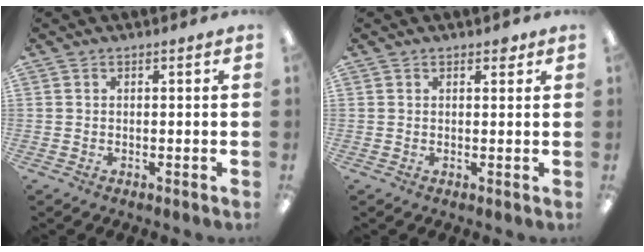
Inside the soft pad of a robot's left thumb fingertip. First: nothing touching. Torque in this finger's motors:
{"motor_torque": [0.09, -0.05, 0.59, -0.14, 0.00]}